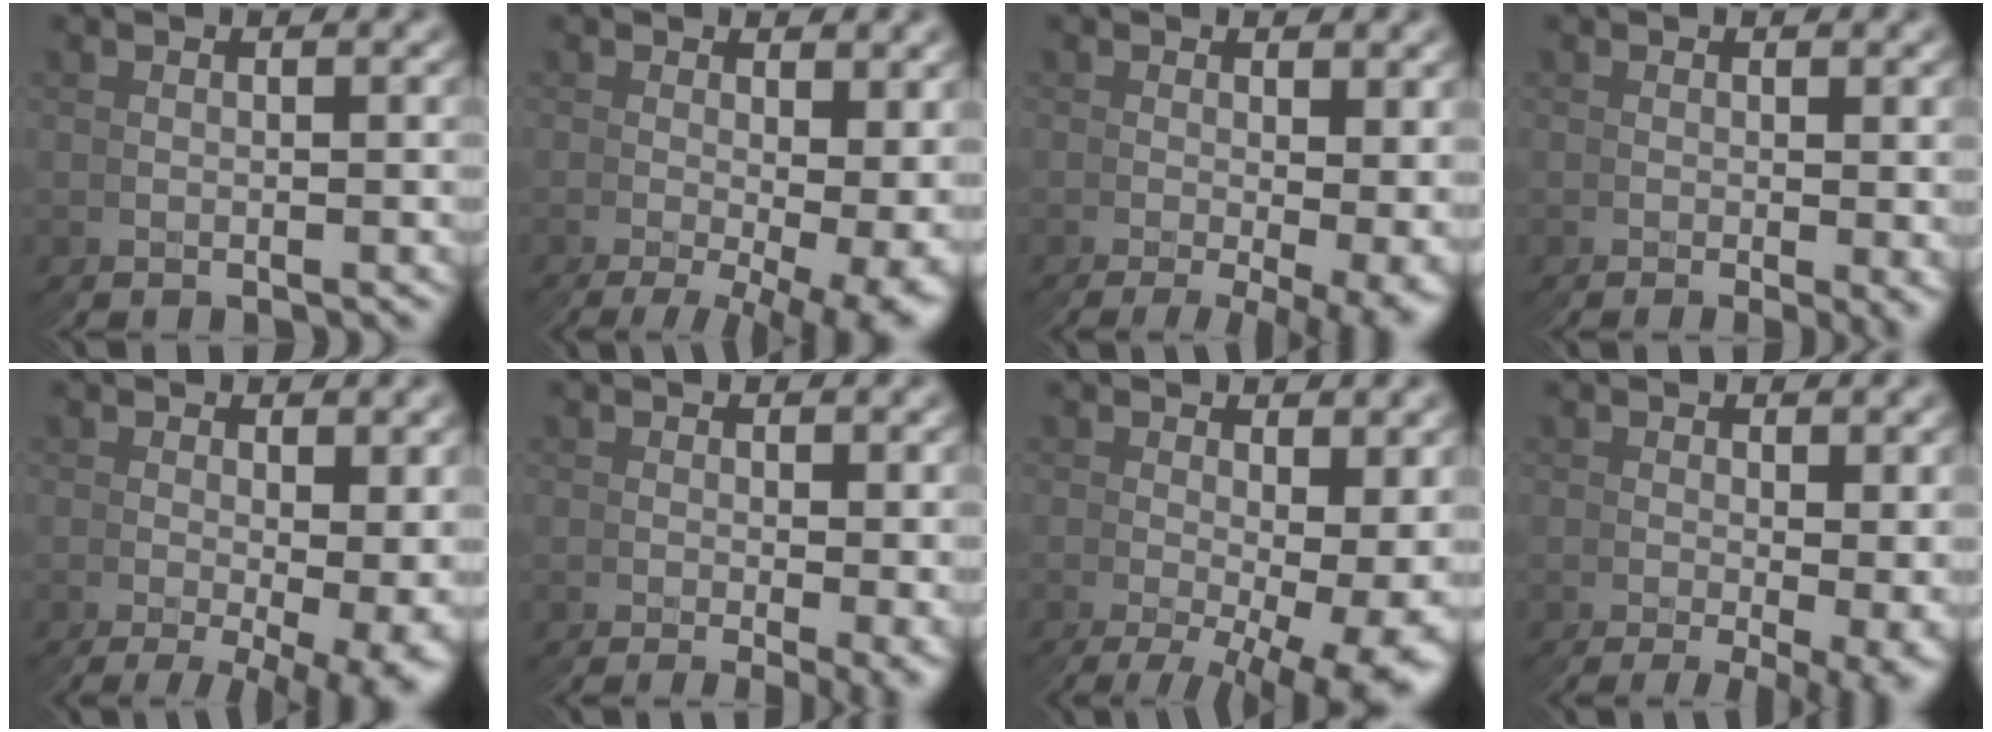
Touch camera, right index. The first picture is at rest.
{"total": 9.0, "force": [-3.9, 3.0, 7.5], "torque": [-0.100, -0.034, -0.038]}
{"total": 6.2, "force": [-2.8, 0.9, 5.5], "torque": [-0.071, -0.022, -0.027]}
{"total": 1.2, "force": [0.0, -0.6, 1.0], "torque": [-0.015, -0.004, 0.001]}
{"total": 8.3, "force": [-3.5, 2.4, 7.1], "torque": [-0.093, -0.028, -0.034]}
{"total": 2.6, "force": [-0.8, -0.3, 2.5], "torque": [-0.030, -0.010, -0.008]}
{"total": 9.7, "force": [-3.6, 3.2, 8.4], "torque": [-0.112, -0.040, -0.029]}
{"total": 5.3, "force": [-2.1, 0.6, 4.9], "torque": [-0.061, -0.019, -0.019]}